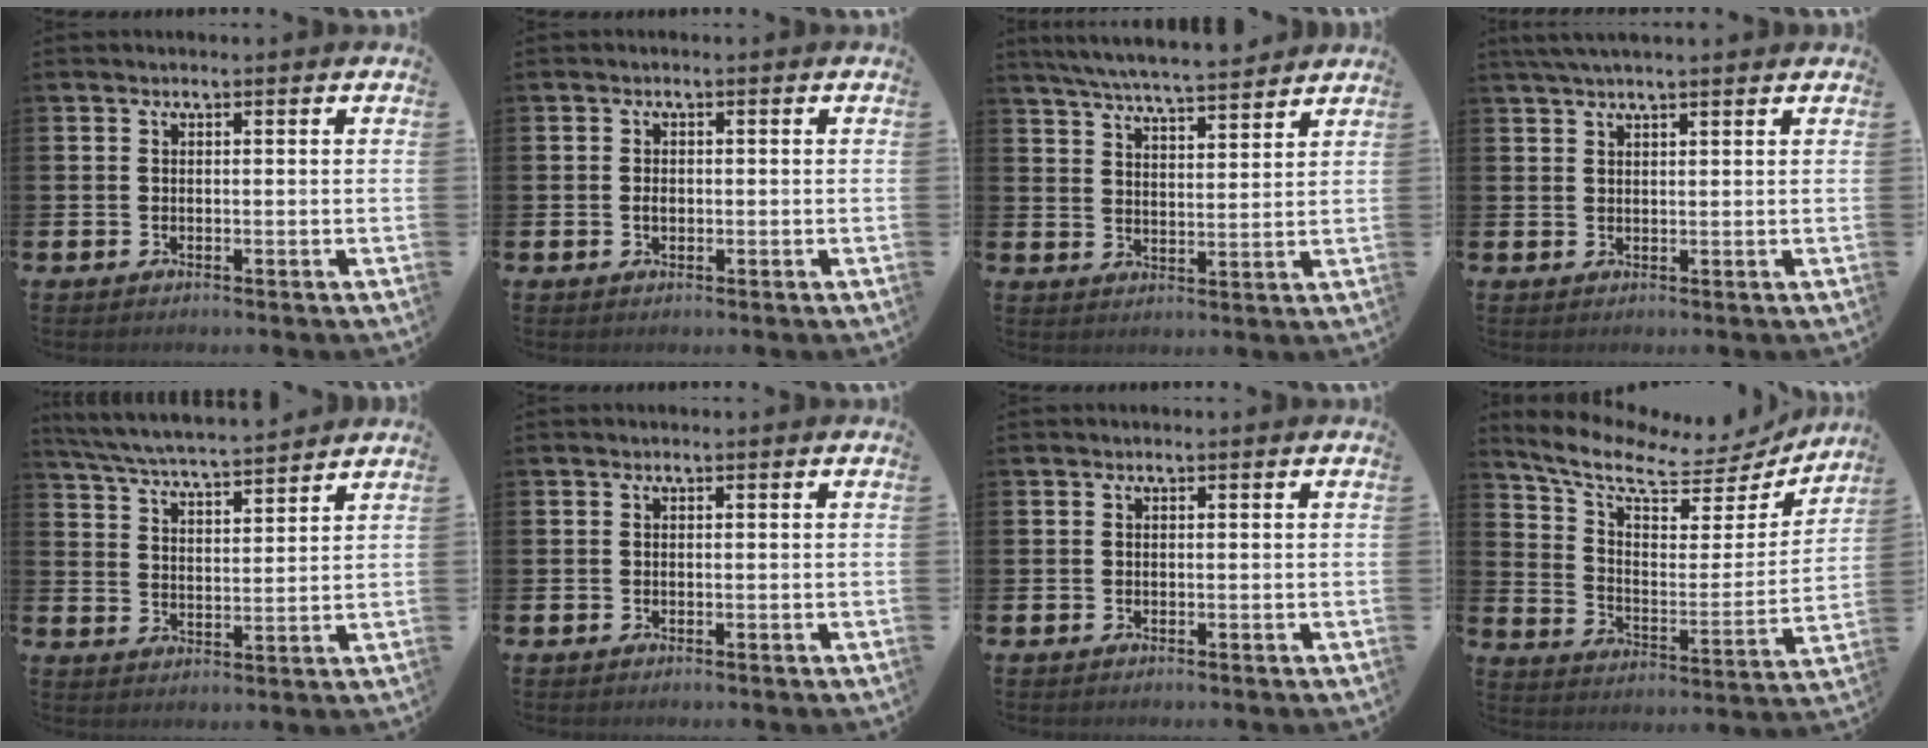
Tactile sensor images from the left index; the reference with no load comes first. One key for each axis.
{"total": 1.3, "fx": -0.2, "fy": 0.9, "fz": 0.9, "tx": -0.007, "ty": 0.001, "tz": -0.007}
{"total": 6.0, "fx": 5.8, "fy": 0.0, "fz": 1.4, "tx": -0.051, "ty": -0.033, "tz": 0.104}
{"total": 2.6, "fx": 2.3, "fy": 0.1, "fz": 1.2, "tx": -0.026, "ty": -0.002, "tz": 0.041}
{"total": 5.9, "fx": 5.8, "fy": 0.0, "fz": 1.3, "tx": -0.052, "ty": -0.041, "tz": 0.101}
{"total": 0.0}
{"total": 0.0}
{"total": 8.5, "fx": 7.0, "fy": 3.1, "fz": 3.7, "tx": -0.105, "ty": -0.050, "tz": 0.114}